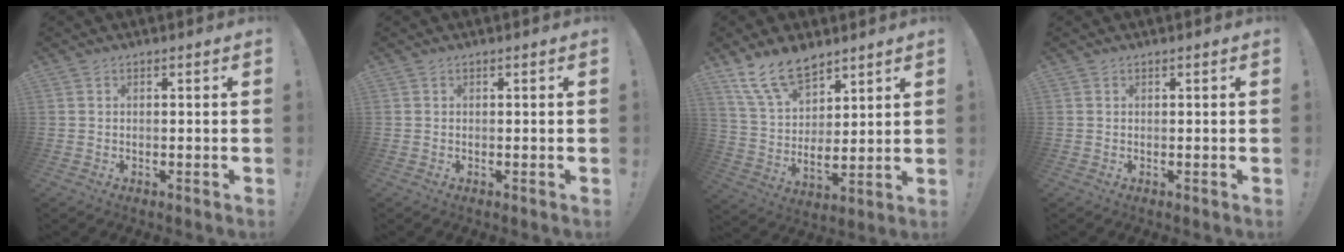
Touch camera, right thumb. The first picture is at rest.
{"total": 0.0}
{"total": 14.2, "force": [10.3, 6.7, 7.1], "torque": [-0.130, -0.065, 0.194]}
{"total": 0.0}